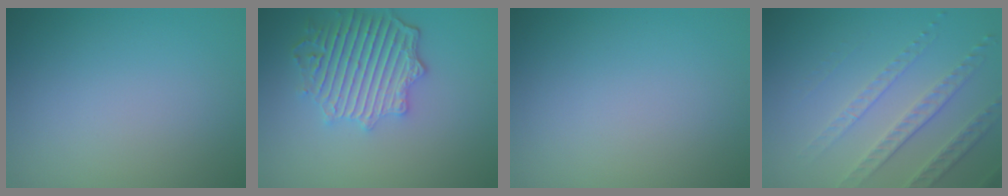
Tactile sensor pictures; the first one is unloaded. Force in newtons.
{"total": 5.5, "press": 4.5, "slide": 3.1}
{"total": 0.0}
{"total": 3.5, "press": 3.2, "slide": 1.4}